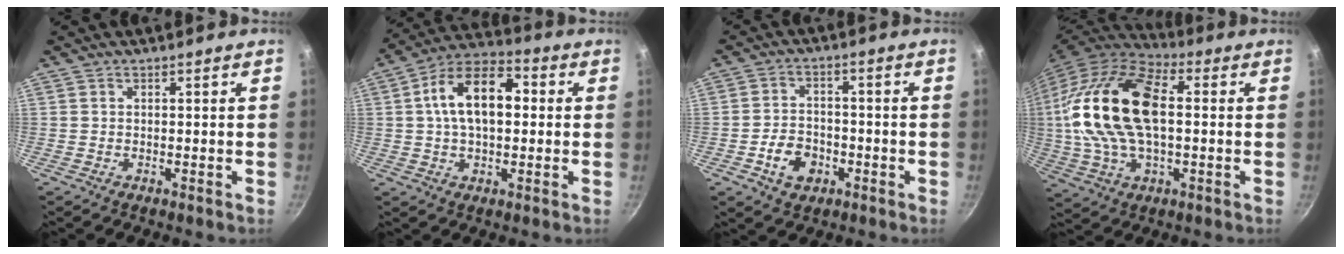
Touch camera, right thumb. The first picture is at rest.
{"total": 14.2, "force": [1.8, 8.3, 11.4], "torque": [-0.161, 0.031, 0.014]}
{"total": 6.8, "force": [-2.8, 4.9, 3.8], "torque": [-0.051, 0.023, -0.050]}
{"total": 22.0, "force": [2.0, 11.9, 18.5], "torque": [-0.354, 0.026, 0.026]}